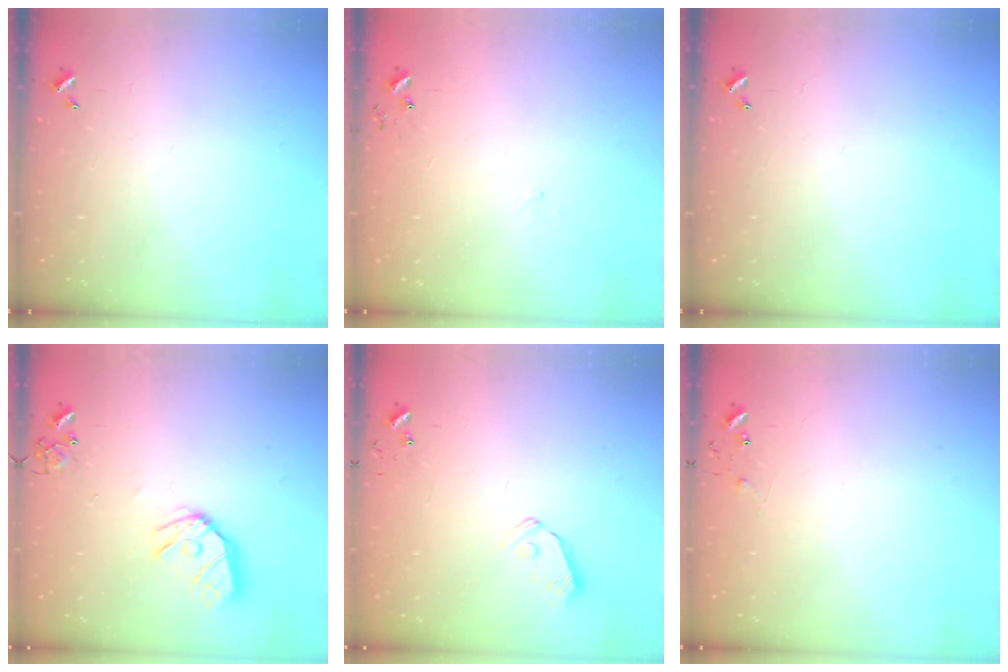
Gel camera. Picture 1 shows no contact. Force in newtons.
{"total": 5.4, "press": 5.4, "slide": 0.6}
{"total": 0.0}
{"total": 13.2, "press": 13.1, "slide": 1.5}
{"total": 5.5, "press": 5.4, "slide": 0.9}
{"total": 6.2, "press": 6.2, "slide": 0.5}